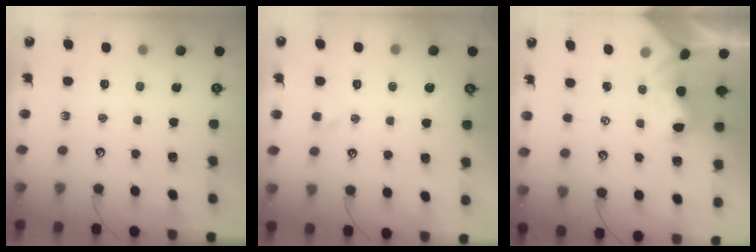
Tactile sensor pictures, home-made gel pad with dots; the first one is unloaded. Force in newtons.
{"total": 2.3, "press": 2.2, "slide": 0.7}
{"total": 1.5, "press": 1.3, "slide": 0.8}